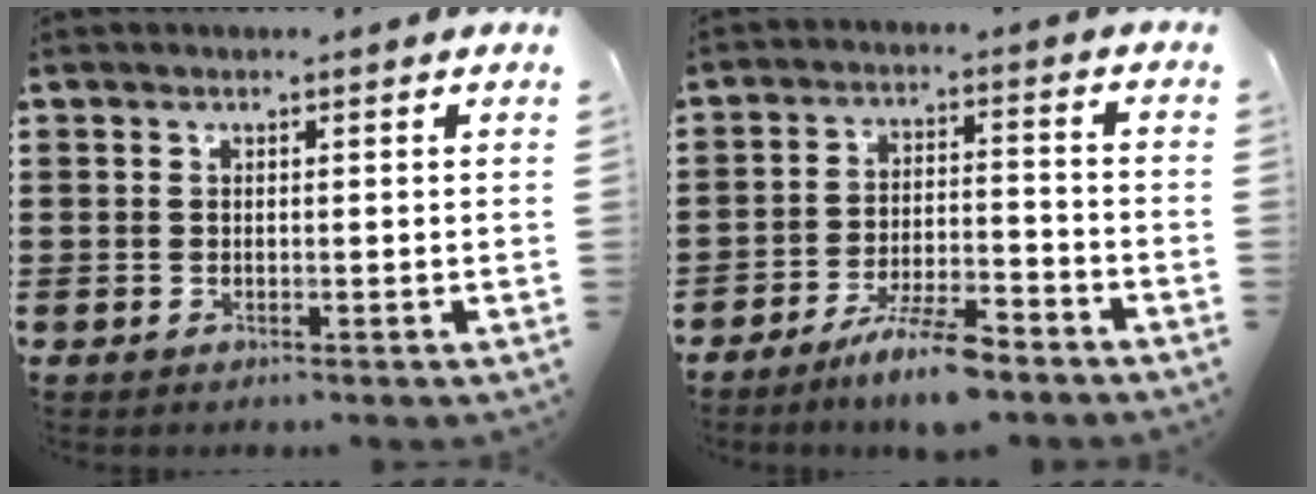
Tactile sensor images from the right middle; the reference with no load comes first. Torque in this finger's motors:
{"motor_torque": [0.64, -0.59, 0.21, 0.10]}